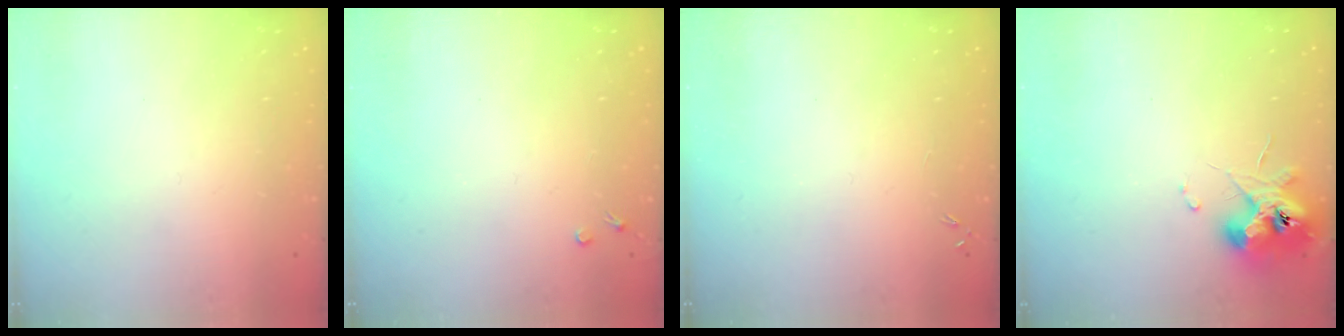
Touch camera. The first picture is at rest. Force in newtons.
{"total": 2.7, "press": 2.7, "slide": 0.4}
{"total": 0.0}
{"total": 11.0, "press": 11.0, "slide": 0.7}